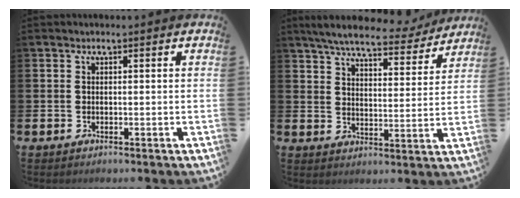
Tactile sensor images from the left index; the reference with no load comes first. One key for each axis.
{"total": 7.2, "fx": 6.6, "fy": 1.4, "fz": 2.6, "tx": -0.059, "ty": -0.040, "tz": 0.111}